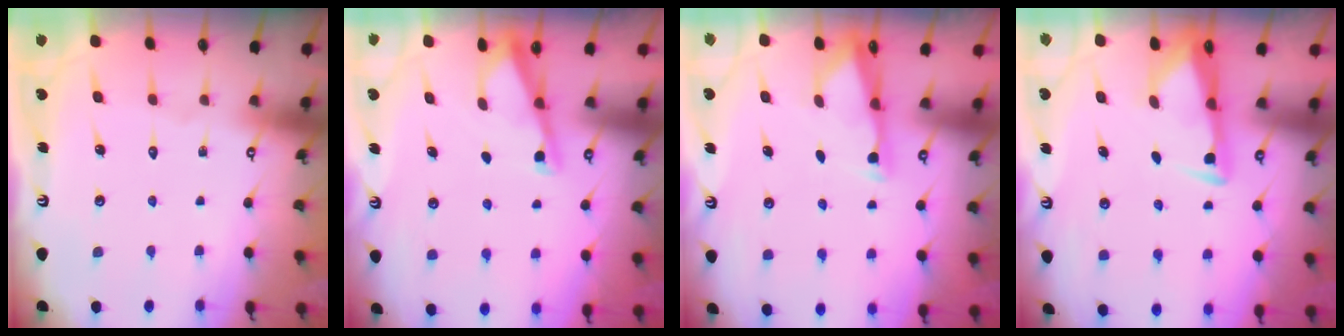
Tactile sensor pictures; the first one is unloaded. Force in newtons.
{"total": 3.5, "press": 3.4, "slide": 0.4}
{"total": 3.0, "press": 2.9, "slide": 0.5}
{"total": 3.4, "press": 3.3, "slide": 0.9}